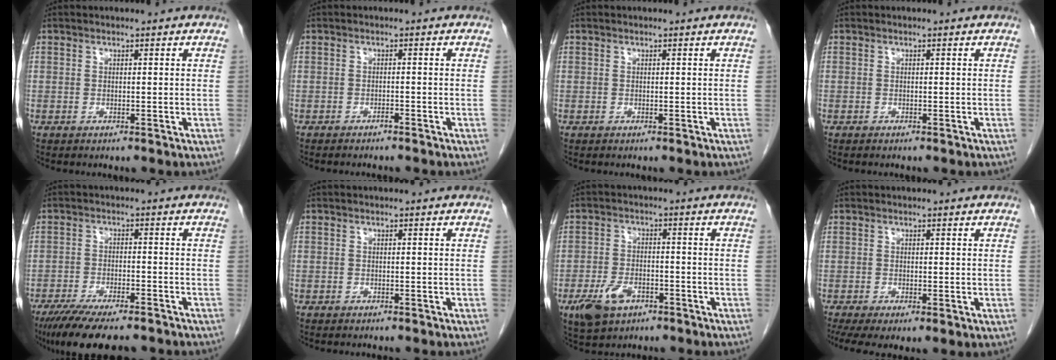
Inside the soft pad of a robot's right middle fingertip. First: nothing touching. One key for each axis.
{"total": 1.4, "fx": -1.3, "fy": 0.0, "fz": 0.5, "tx": -0.012, "ty": 0.000, "tz": -0.017}
{"total": 0.0}
{"total": 0.0}
{"total": 12.6, "fx": -10.1, "fy": 2.9, "fz": 7.1, "tx": -0.113, "ty": -0.019, "tz": -0.156}
{"total": 0.5, "fx": -0.4, "fy": 0.3, "fz": 0.1, "tx": -0.006, "ty": 0.002, "tz": -0.008}
{"total": 6.6, "fx": -3.5, "fy": 3.7, "fz": 4.2, "tx": -0.087, "ty": -0.003, "tz": -0.057}
{"total": 7.8, "fx": -3.8, "fy": 3.2, "fz": 5.9, "tx": -0.116, "ty": -0.020, "tz": -0.062}